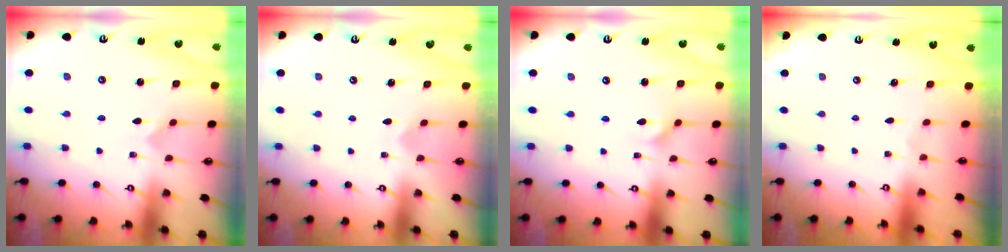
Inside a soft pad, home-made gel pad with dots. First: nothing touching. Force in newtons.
{"total": 2.3, "press": 2.3, "slide": 0.2}
{"total": 5.1, "press": 5.0, "slide": 0.9}
{"total": 0.0}